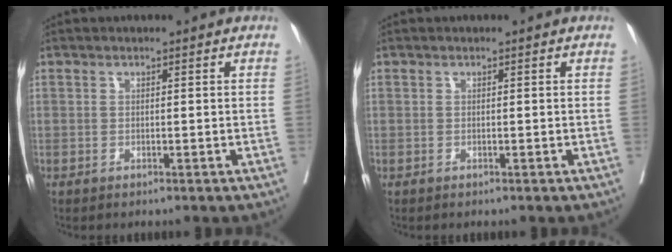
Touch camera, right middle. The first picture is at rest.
{"total": 0.0}